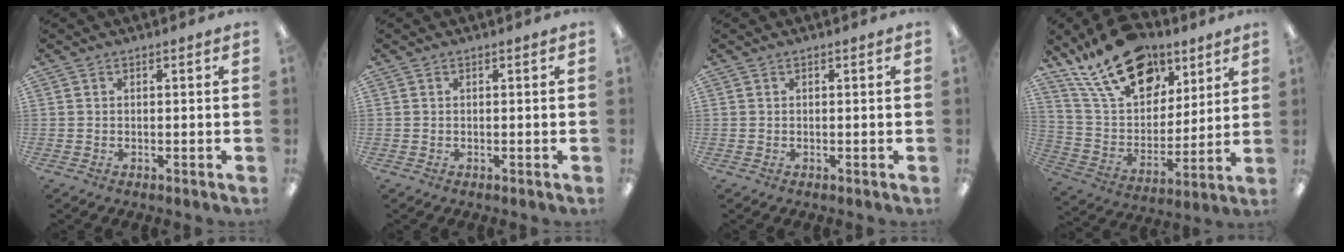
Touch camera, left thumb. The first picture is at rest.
{"total": 0.0}
{"total": 0.0}
{"total": 21.3, "force": [13.9, 12.1, 10.7], "torque": [-0.187, -0.067, 0.252]}